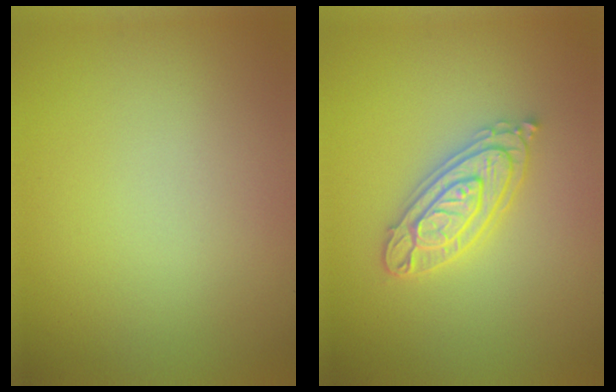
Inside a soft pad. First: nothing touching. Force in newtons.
{"total": 4.3, "press": 4.2, "slide": 0.7}